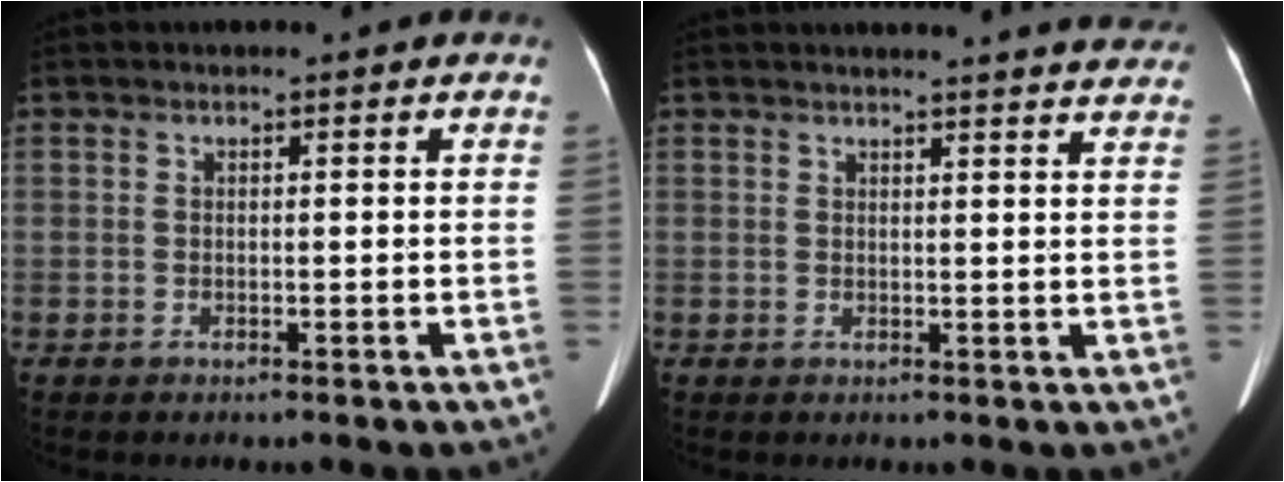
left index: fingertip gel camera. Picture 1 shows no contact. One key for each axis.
{"total": 13.0, "fx": 12.5, "fy": 0.9, "fz": 3.5, "tx": -0.029, "ty": -0.027, "tz": 0.122}